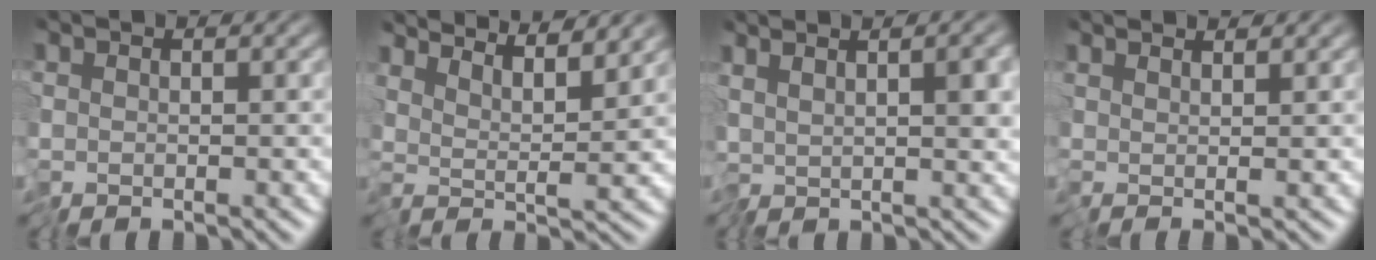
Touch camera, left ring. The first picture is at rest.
{"total": 6.8, "force": [5.9, 0.8, 3.2], "torque": [-0.051, 0.004, 0.070]}
{"total": 4.9, "force": [1.0, 1.4, 4.6], "torque": [-0.076, 0.007, 0.016]}
{"total": 1.7, "force": [1.6, -0.4, 0.4], "torque": [-0.010, 0.005, 0.023]}